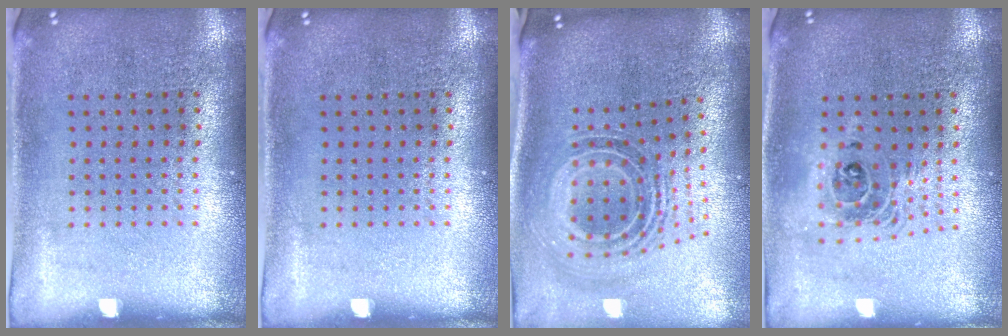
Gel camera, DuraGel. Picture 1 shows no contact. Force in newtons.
{"total": 0.0}
{"total": 1.6, "press": 1.2, "slide": 1.0}
{"total": 1.7, "press": 1.4, "slide": 0.9}